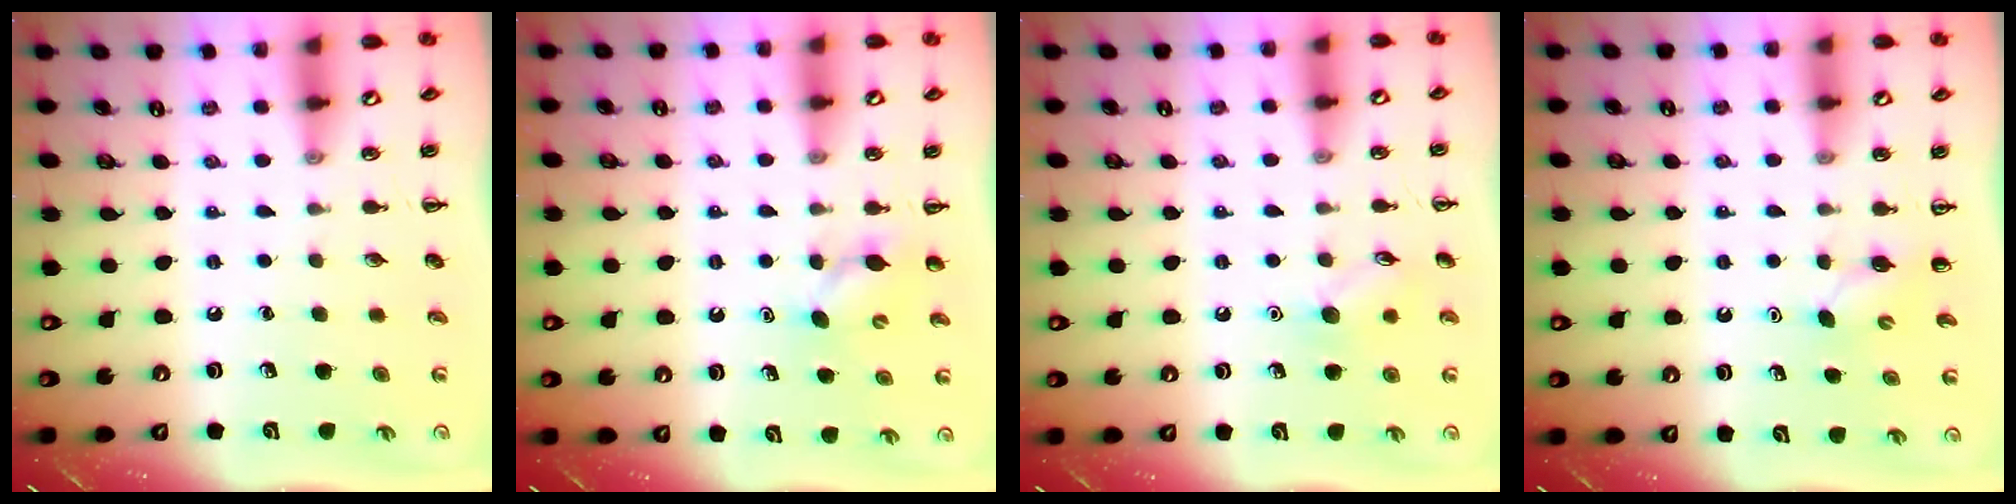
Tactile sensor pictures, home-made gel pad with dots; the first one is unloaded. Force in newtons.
{"total": 4.6, "press": 4.4, "slide": 1.3}
{"total": 7.3, "press": 7.2, "slide": 1.0}
{"total": 2.3, "press": 2.2, "slide": 0.7}